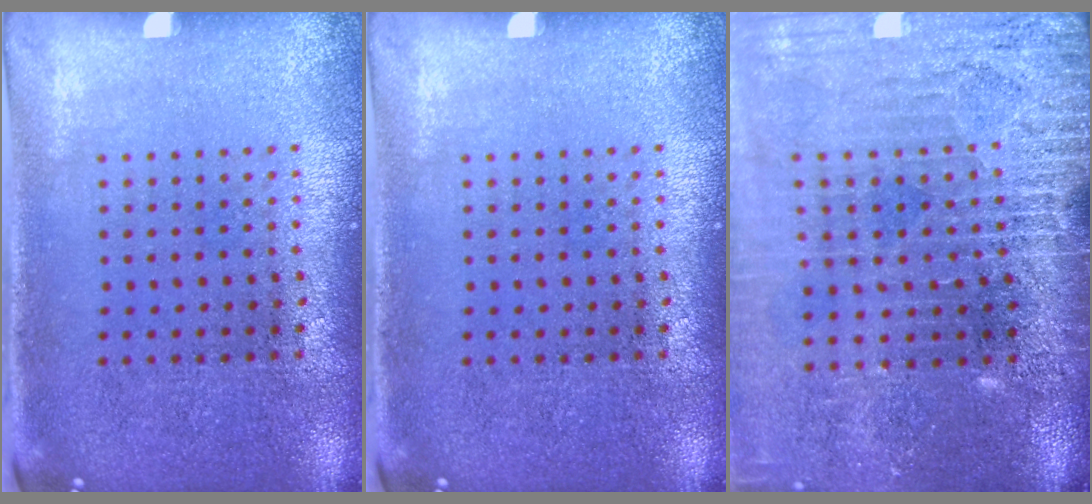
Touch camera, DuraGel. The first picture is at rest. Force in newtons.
{"total": 0.0}
{"total": 4.0, "press": 3.5, "slide": 1.9}